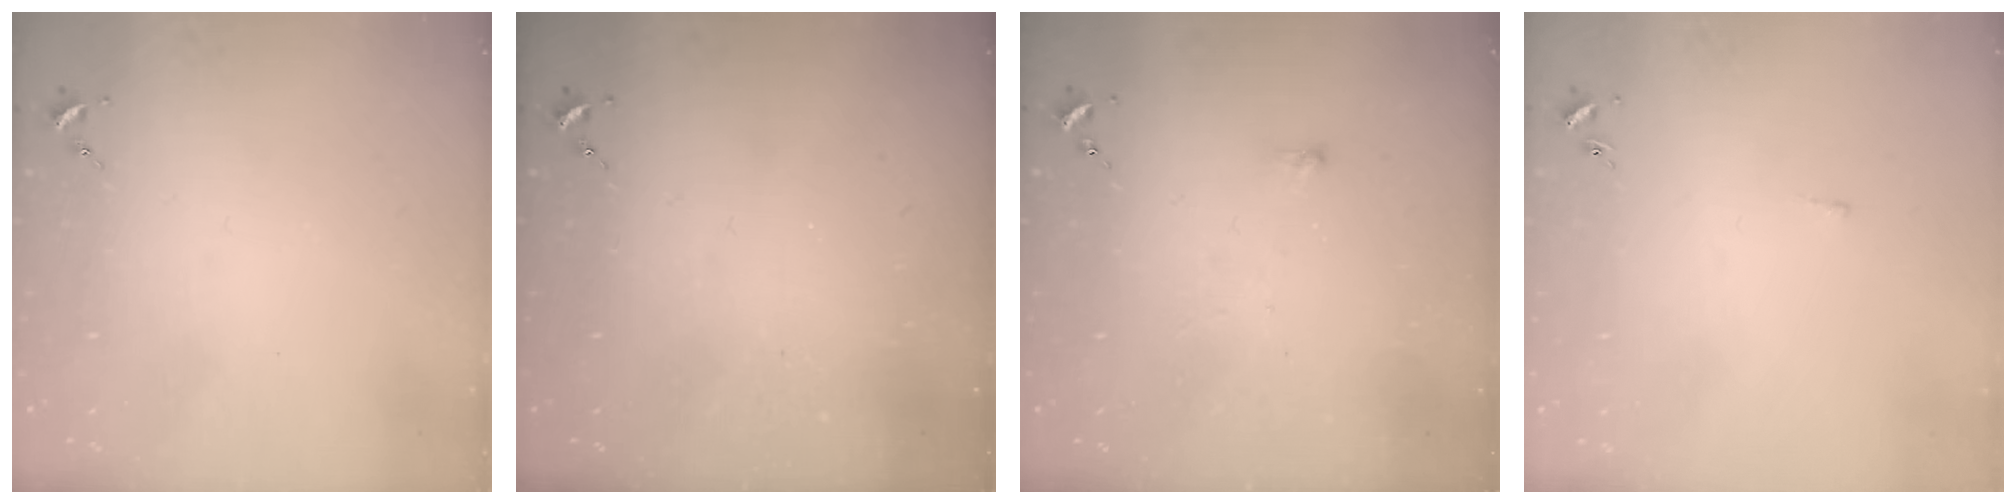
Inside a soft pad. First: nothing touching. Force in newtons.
{"total": 0.0}
{"total": 2.6, "press": 2.6, "slide": 0.1}
{"total": 2.0, "press": 1.9, "slide": 0.4}